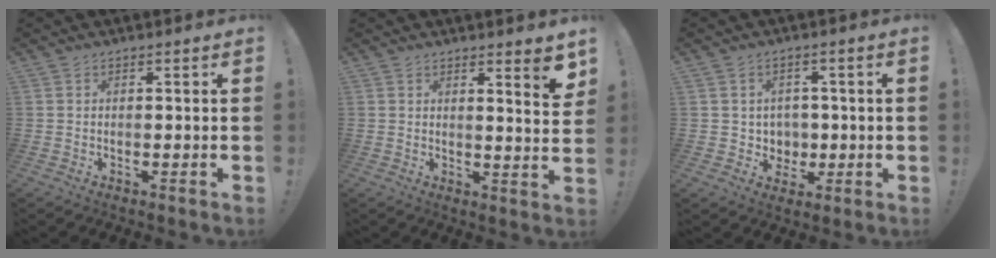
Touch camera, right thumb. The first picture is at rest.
{"total": 5.1, "force": [3.5, -0.1, 3.7], "torque": [-0.044, -0.030, 0.052]}
{"total": 5.5, "force": [1.4, 5.3, 0.5], "torque": [-0.013, -0.014, 0.032]}